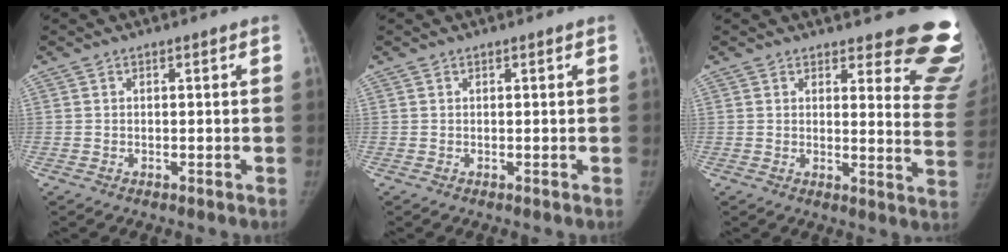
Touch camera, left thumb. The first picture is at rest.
{"total": 0.0}
{"total": 14.0, "force": [12.1, 4.0, 5.9], "torque": [-0.013, -0.113, 0.111]}